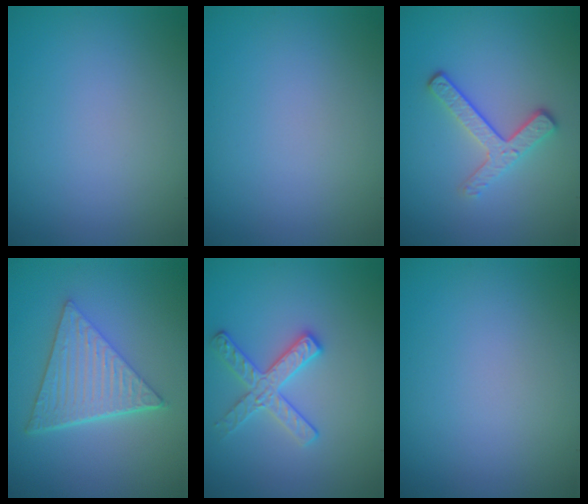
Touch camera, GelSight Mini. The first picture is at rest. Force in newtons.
{"total": 0.0}
{"total": 3.2, "press": 2.5, "slide": 2.0}
{"total": 6.3, "press": 4.4, "slide": 4.4}
{"total": 2.8, "press": 2.7, "slide": 0.5}
{"total": 0.0}